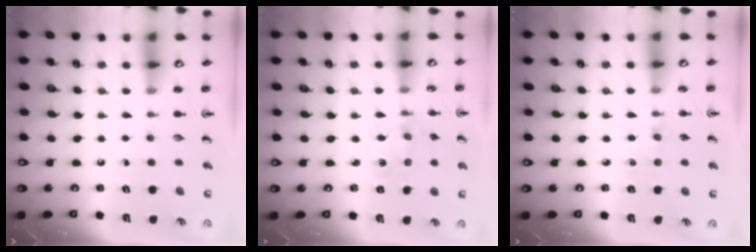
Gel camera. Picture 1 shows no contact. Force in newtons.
{"total": 1.7, "press": 1.7, "slide": 0.3}
{"total": 2.5, "press": 2.5, "slide": 0.2}